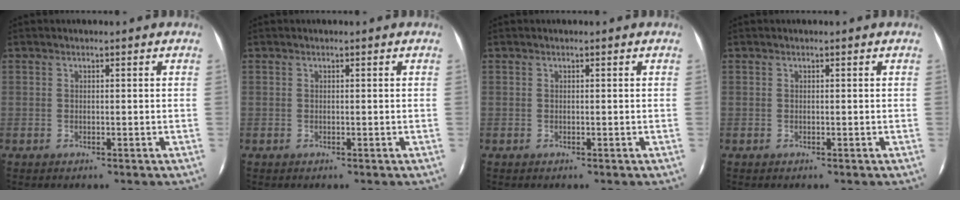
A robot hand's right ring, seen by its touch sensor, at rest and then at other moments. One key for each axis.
{"total": 0.0}
{"total": 0.0}
{"total": 0.0}